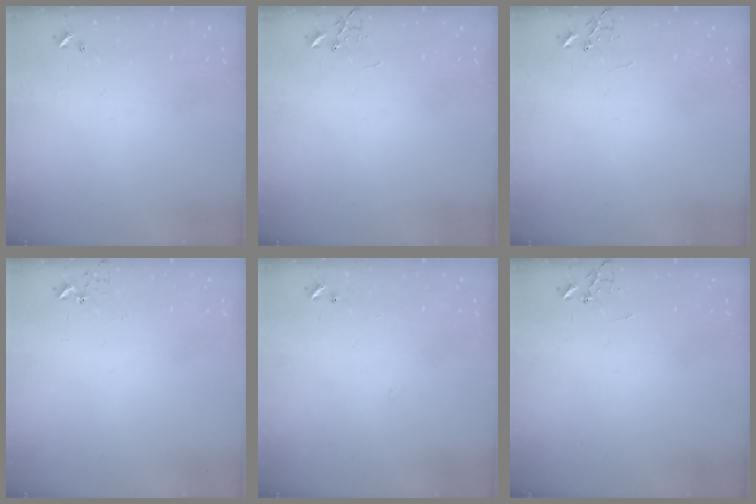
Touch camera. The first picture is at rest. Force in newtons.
{"total": 0.0}
{"total": 0.0}
{"total": 2.7, "press": 2.7, "slide": 0.2}
{"total": 3.8, "press": 3.8, "slide": 0.5}
{"total": 0.0}